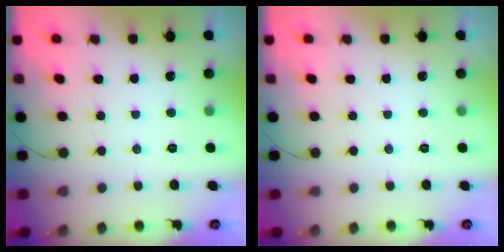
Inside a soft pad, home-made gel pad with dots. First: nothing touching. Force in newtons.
{"total": 0.0}